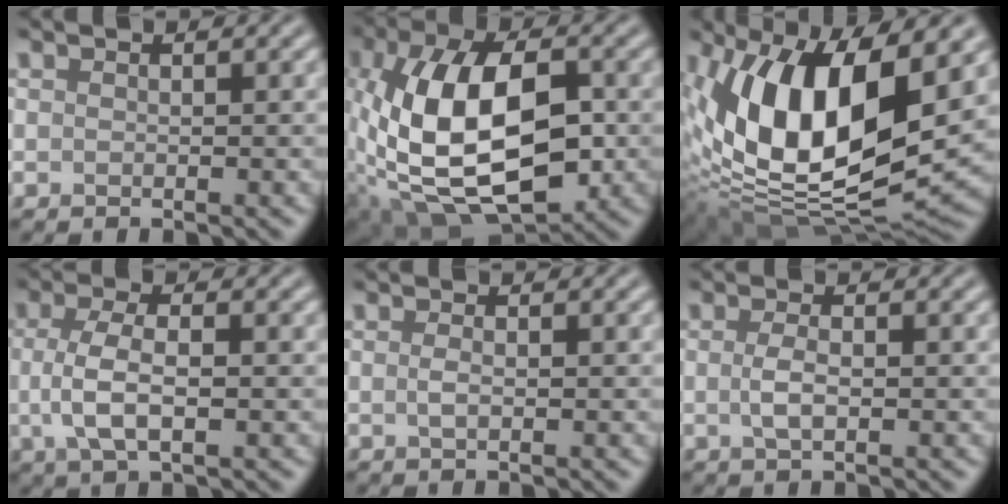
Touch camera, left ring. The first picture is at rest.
{"total": 14.0, "force": [-1.5, 7.3, 11.9], "torque": [-0.228, 0.008, -0.033]}
{"total": 15.4, "force": [3.3, 7.4, 13.1], "torque": [-0.240, -0.009, 0.049]}
{"total": 4.2, "force": [-0.3, 1.7, 3.9], "torque": [-0.090, 0.001, -0.009]}
{"total": 1.0, "force": [-0.1, 0.3, 0.9], "torque": [-0.022, 0.000, -0.004]}
{"total": 1.9, "force": [-0.2, 0.7, 1.8], "torque": [-0.040, 0.000, -0.005]}